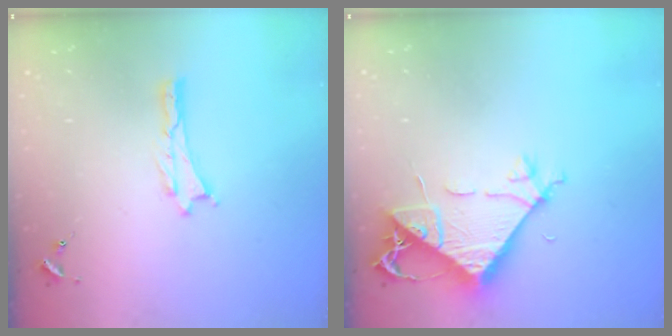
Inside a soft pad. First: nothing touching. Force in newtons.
{"total": 7.6, "press": 7.5, "slide": 1.2}